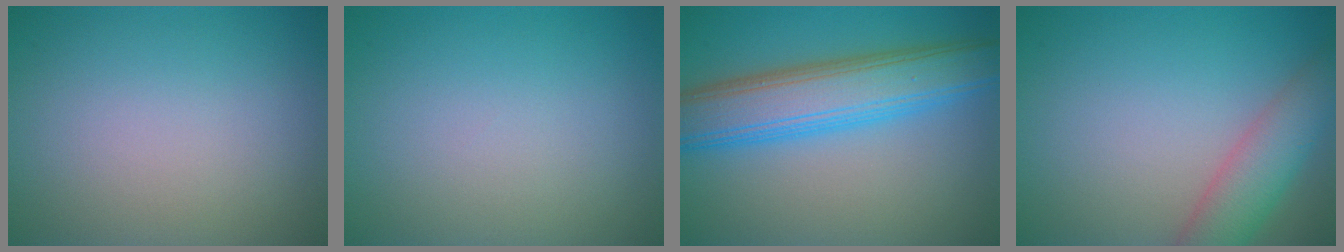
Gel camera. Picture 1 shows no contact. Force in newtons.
{"total": 0.0}
{"total": 8.0, "press": 8.0, "slide": 0.0}
{"total": 4.6, "press": 4.6, "slide": 0.3}